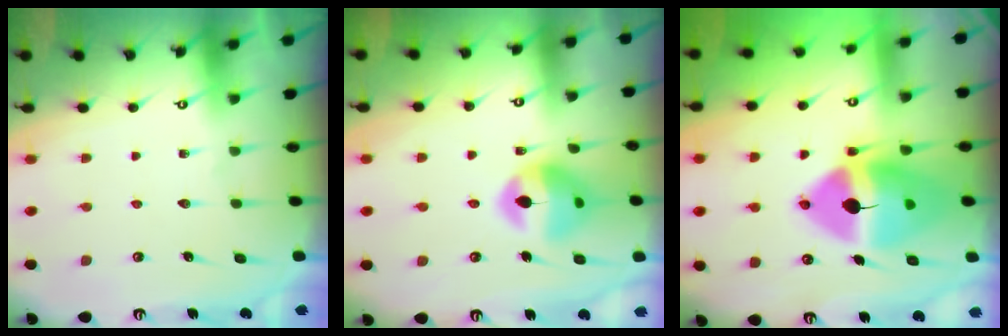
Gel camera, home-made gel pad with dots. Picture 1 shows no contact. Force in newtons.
{"total": 14.2, "press": 14.1, "slide": 1.5}
{"total": 17.5, "press": 17.3, "slide": 2.9}